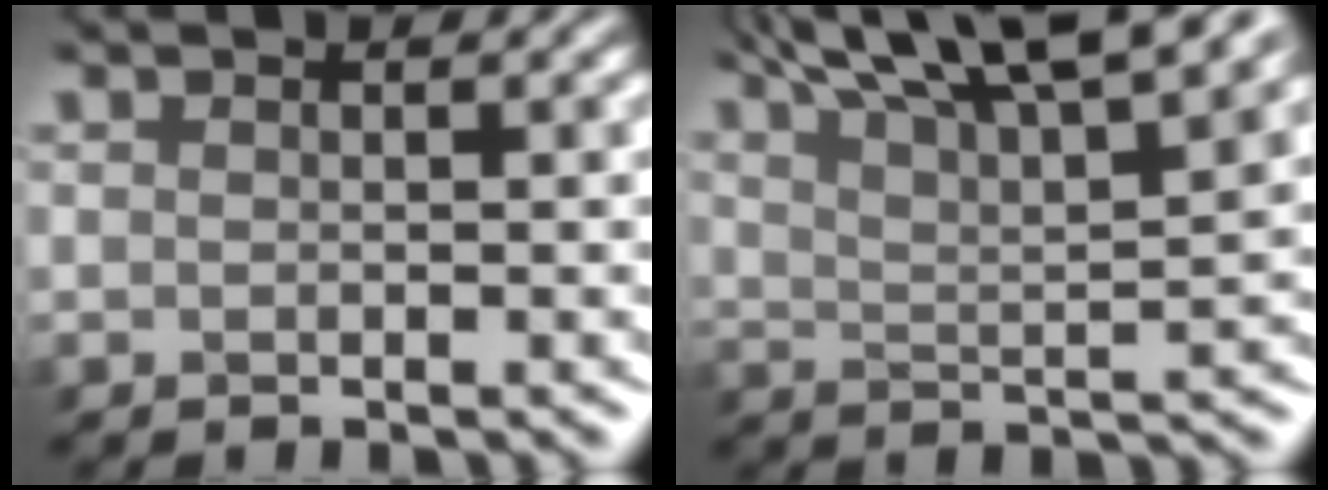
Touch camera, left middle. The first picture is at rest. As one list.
[{"total": 10.1, "force": [7.3, 2.2, 6.7], "torque": [-0.124, 0.032, 0.103]}]